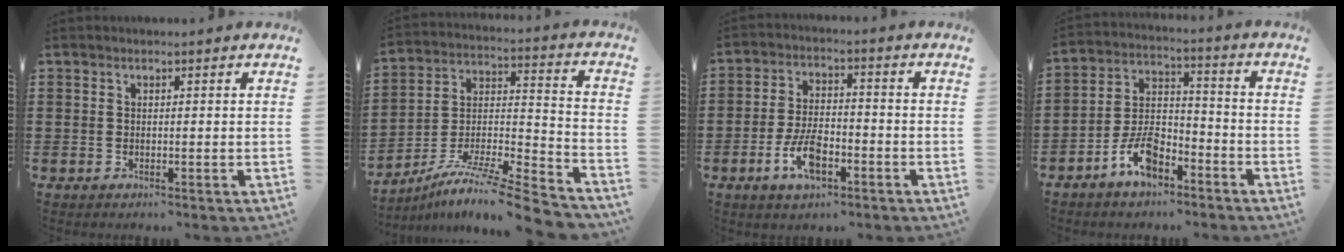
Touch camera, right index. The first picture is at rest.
{"total": 9.7, "force": [-8.3, 0.7, 5.1], "torque": [-0.080, 0.009, -0.164]}
{"total": 7.2, "force": [-3.2, 3.2, 5.7], "torque": [-0.127, -0.002, -0.061]}
{"total": 7.7, "force": [-5.2, 3.7, 4.4], "torque": [-0.104, 0.009, -0.100]}